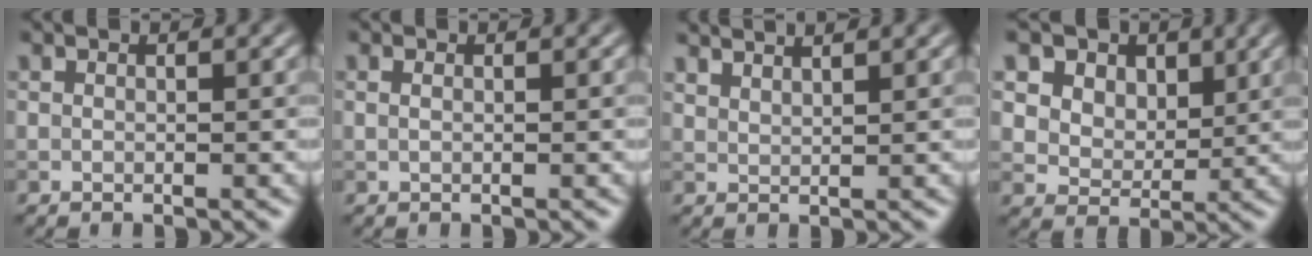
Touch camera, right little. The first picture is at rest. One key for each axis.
{"total": 0.7, "fx": 0.3, "fy": 0.4, "fz": 0.5, "tx": -0.007, "ty": -0.007, "tz": 0.004}
{"total": 2.9, "fx": 2.5, "fy": 0.7, "fz": 1.1, "tx": 0.002, "ty": 0.010, "tz": 0.020}
{"total": 10.7, "fx": 5.9, "fy": 7.6, "fz": 4.7, "tx": -0.102, "ty": 0.013, "tz": 0.098}